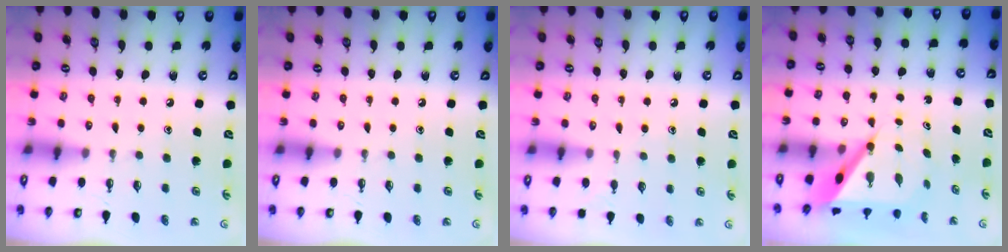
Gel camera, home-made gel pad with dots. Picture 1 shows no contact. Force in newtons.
{"total": 0.0}
{"total": 5.7, "press": 5.7, "slide": 0.6}
{"total": 6.7, "press": 6.7, "slide": 0.7}